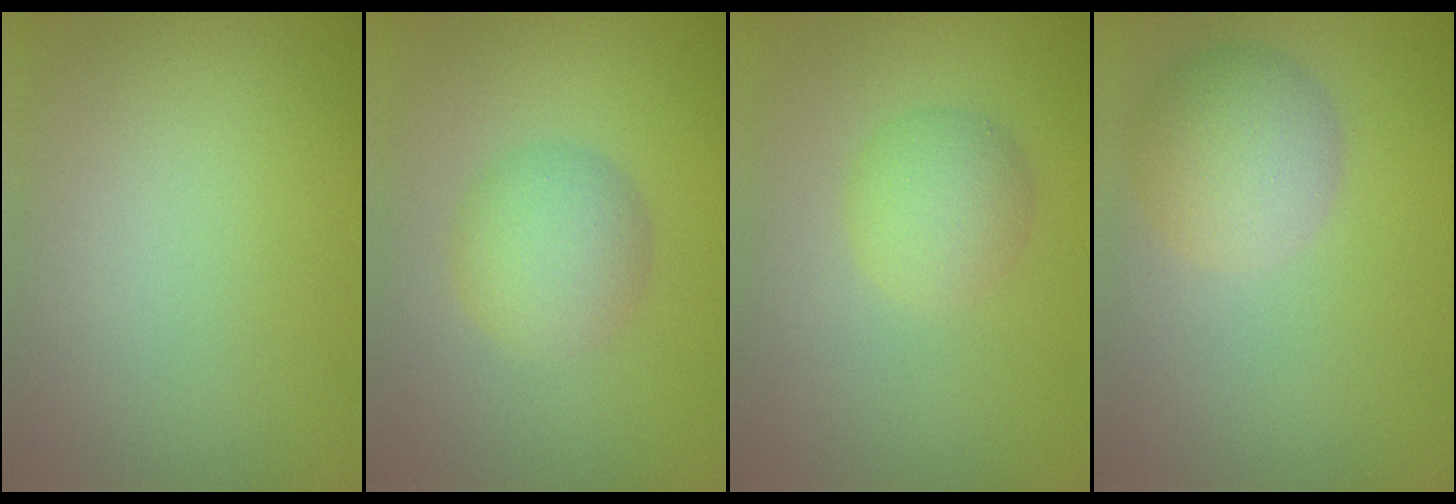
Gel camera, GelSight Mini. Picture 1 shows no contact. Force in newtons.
{"total": 3.9, "press": 3.9, "slide": 0.2}
{"total": 2.9, "press": 2.9, "slide": 0.1}
{"total": 4.4, "press": 4.4, "slide": 0.2}